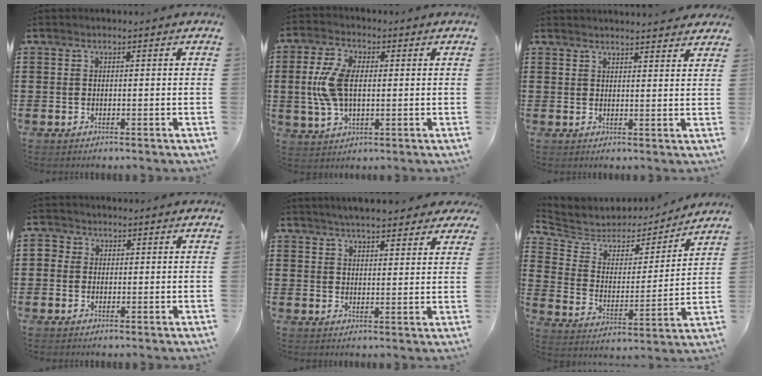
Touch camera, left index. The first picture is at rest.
{"total": 8.1, "force": [0.4, 4.4, 6.8], "torque": [-0.160, 0.007, 0.001]}
{"total": 2.6, "force": [2.6, -0.3, 0.2], "torque": [-0.010, -0.009, 0.049]}
{"total": 1.3, "force": [-0.2, 1.3, 0.3], "torque": [-0.008, 0.008, -0.006]}
{"total": 4.3, "force": [4.0, 0.7, 1.3], "torque": [-0.037, -0.005, 0.074]}
{"total": 4.6, "force": [4.0, 2.1, 0.3], "torque": [-0.040, -0.032, 0.064]}